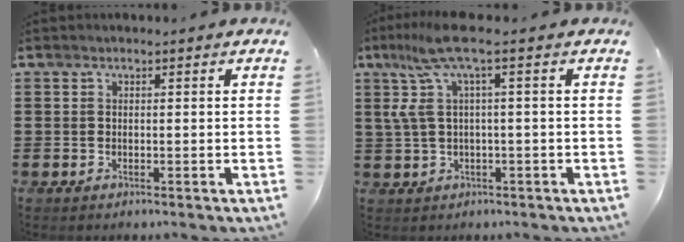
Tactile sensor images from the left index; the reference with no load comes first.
{"total": 8.4, "force": [2.7, 1.2, 7.9], "torque": [-0.189, -0.022, 0.038]}